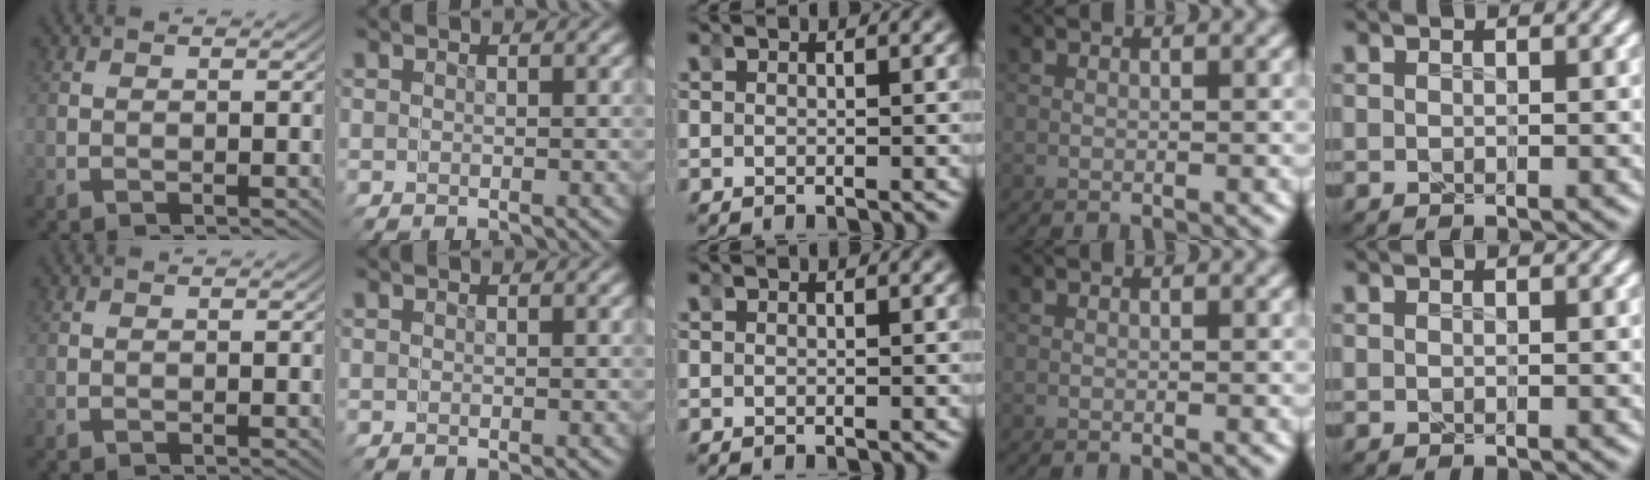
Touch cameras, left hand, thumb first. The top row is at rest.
{}